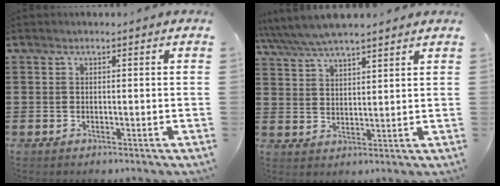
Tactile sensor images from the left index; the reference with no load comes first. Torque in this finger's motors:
{"motor_torque": [1.81, 0.33, 1.05, 0.21]}